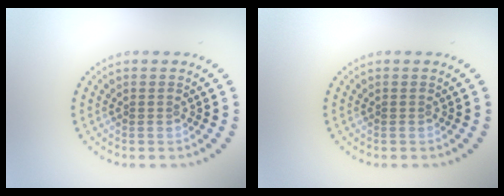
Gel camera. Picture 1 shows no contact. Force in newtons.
{"total": 0.0}